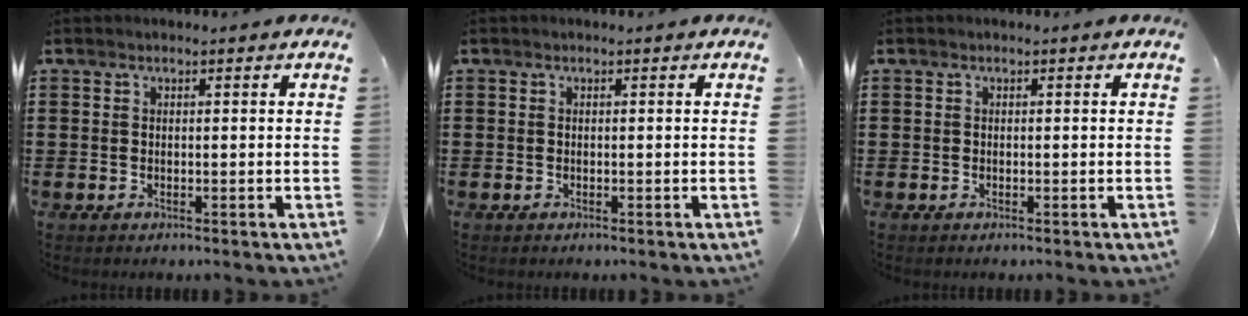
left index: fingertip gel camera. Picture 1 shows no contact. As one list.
[{"total": 0.0}, {"total": 0.0}]